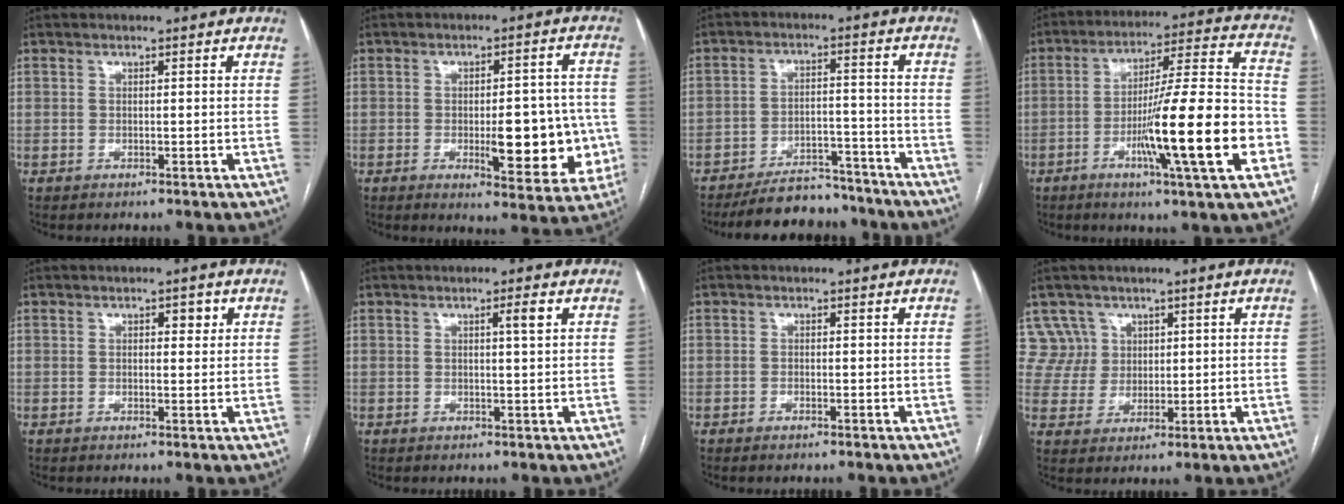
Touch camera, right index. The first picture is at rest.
{"total": 12.3, "force": [-2.6, 4.2, 11.2], "torque": [-0.128, 0.011, -0.023]}
{"total": 11.0, "force": [-10.0, 3.5, 2.7], "torque": [-0.031, 0.016, -0.150]}
{"total": 18.2, "force": [-5.7, 0.3, 17.3], "torque": [-0.277, -0.005, -0.091]}
{"total": 1.9, "force": [0.7, 0.8, 1.5], "torque": [-0.018, 0.001, 0.008]}
{"total": 1.9, "force": [0.7, -0.3, 1.8], "torque": [-0.028, 0.000, 0.011]}
{"total": 0.8, "force": [-0.6, 0.1, 0.5], "torque": [-0.011, -0.001, -0.008]}
{"total": 5.6, "force": [3.0, 4.6, -0.7], "torque": [0.025, 0.012, 0.062]}